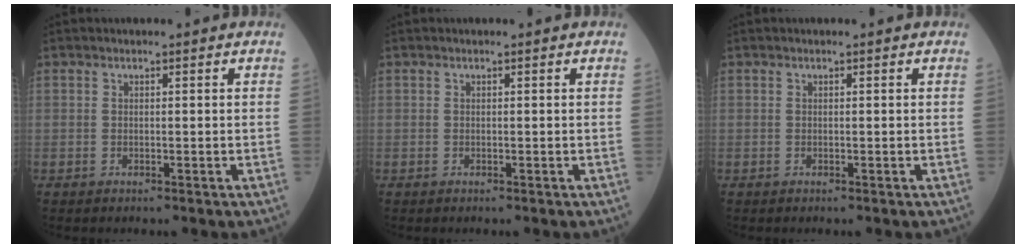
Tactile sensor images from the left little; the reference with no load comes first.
{"total": 0.0}
{"total": 0.0}